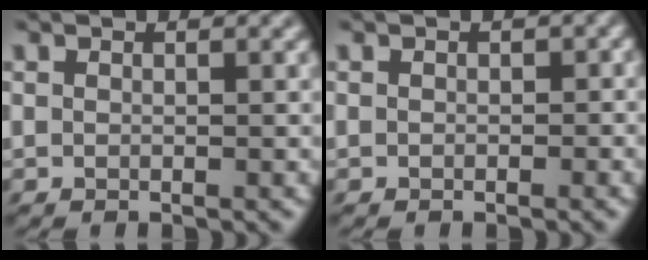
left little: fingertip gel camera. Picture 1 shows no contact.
{"total": 2.6, "force": [-0.3, 2.3, 1.3], "torque": [-0.029, 0.004, -0.007]}